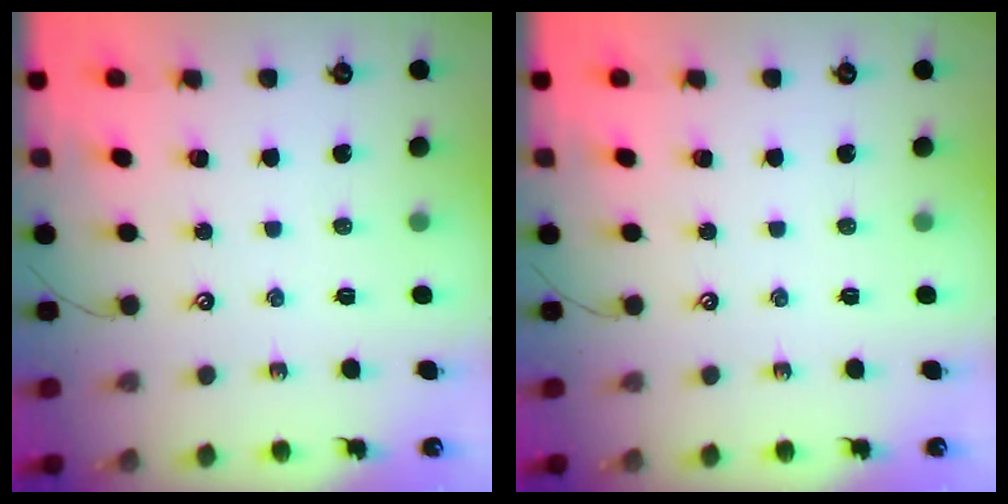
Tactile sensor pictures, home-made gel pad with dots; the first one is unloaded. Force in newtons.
{"total": 0.0}